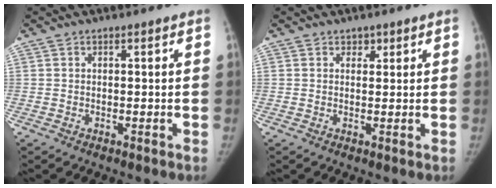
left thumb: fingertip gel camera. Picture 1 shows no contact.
{"total": 1.6, "force": [1.0, 1.1, 0.4], "torque": [0.009, -0.006, 0.013]}